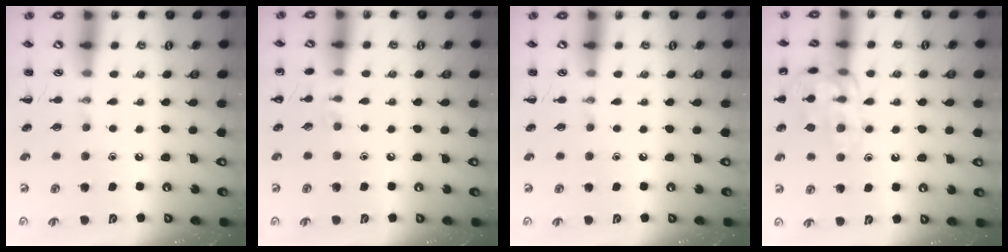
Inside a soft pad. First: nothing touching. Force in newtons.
{"total": 5.5, "press": 5.2, "slide": 1.8}
{"total": 0.0}
{"total": 13.5, "press": 13.5, "slide": 0.6}